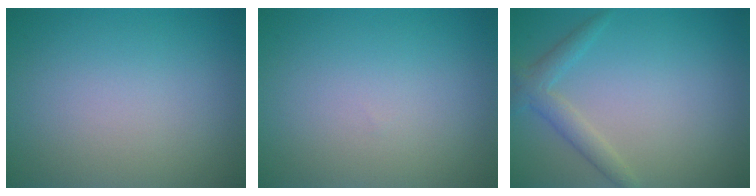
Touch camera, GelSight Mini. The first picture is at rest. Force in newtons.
{"total": 0.0}
{"total": 2.2, "press": 2.2, "slide": 0.1}